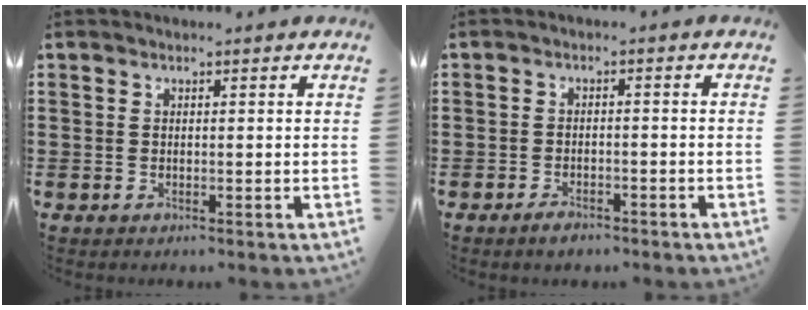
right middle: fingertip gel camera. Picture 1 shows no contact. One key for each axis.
{"total": 1.8, "fx": -1.6, "fy": 0.6, "fz": 0.6, "tx": -0.014, "ty": 0.002, "tz": -0.032}